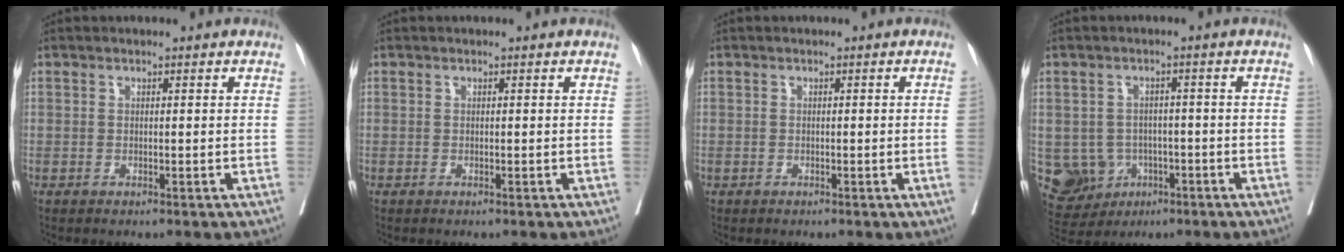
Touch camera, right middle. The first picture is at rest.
{"total": 0.0}
{"total": 0.7, "force": [-0.1, -0.1, 0.6], "torque": [-0.007, 0.001, -0.002]}
{"total": 9.6, "force": [-2.8, 8.8, 2.7], "torque": [-0.070, 0.014, -0.030]}